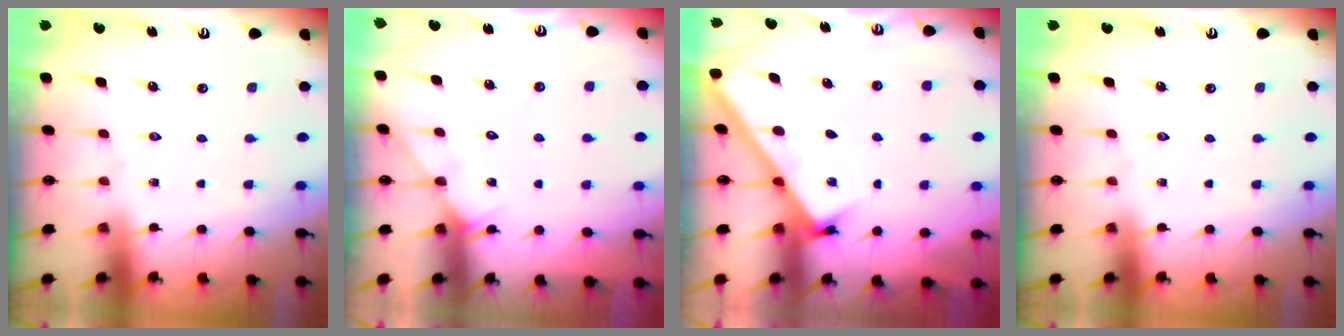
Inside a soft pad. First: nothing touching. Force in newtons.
{"total": 5.3, "press": 5.3, "slide": 0.3}
{"total": 2.9, "press": 2.9, "slide": 0.2}
{"total": 0.0}